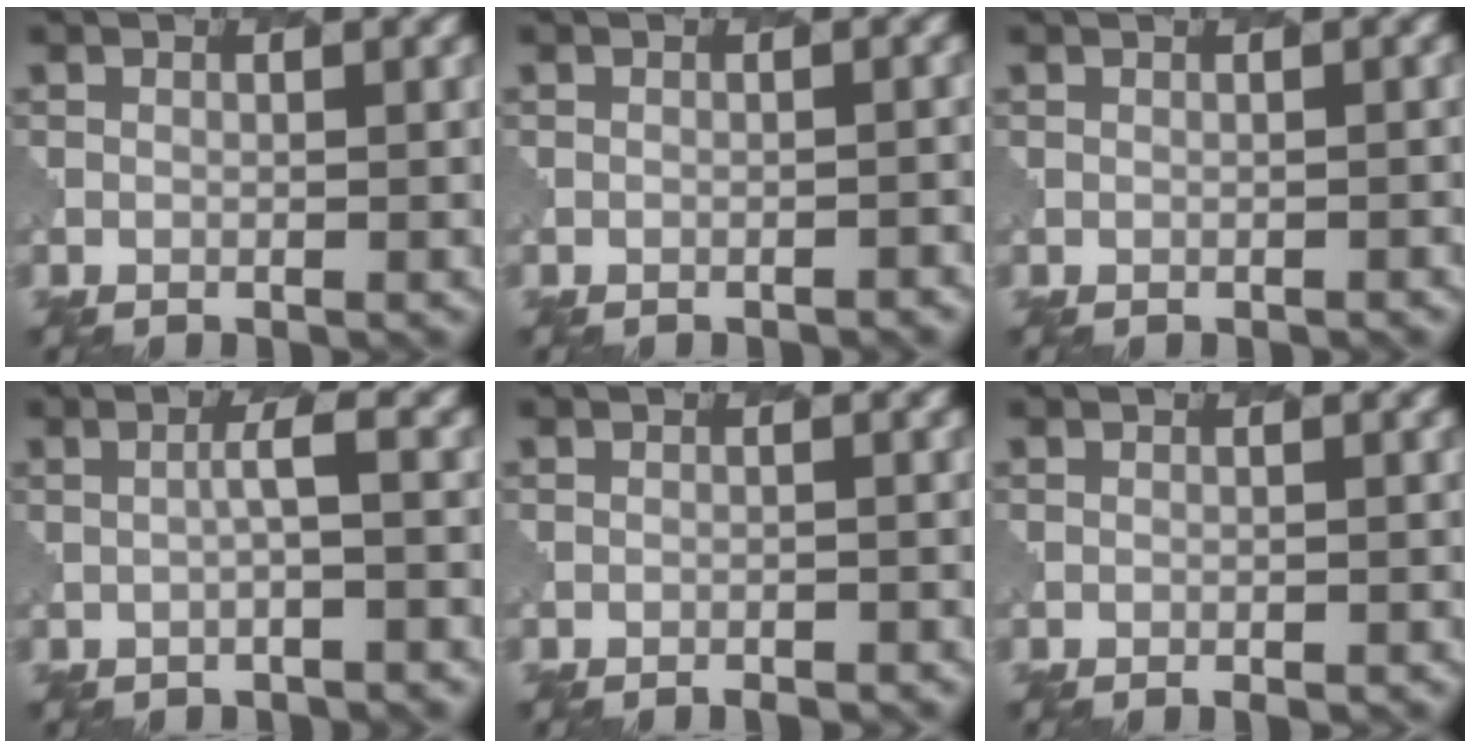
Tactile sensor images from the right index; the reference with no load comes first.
{"total": 1.5, "force": [-1.4, 0.3, 0.4], "torque": [0.005, 0.004, -0.016]}
{"total": 0.8, "force": [-0.4, 0.2, 0.6], "torque": [0.001, 0.000, -0.007]}
{"total": 1.8, "force": [-0.4, 0.3, 1.8], "torque": [-0.024, 0.010, -0.011]}
{"total": 1.8, "force": [-1.7, 0.4, 0.5], "torque": [0.003, 0.007, -0.023]}
{"total": 1.2, "force": [-1.0, 0.3, 0.6], "torque": [0.002, 0.001, -0.012]}